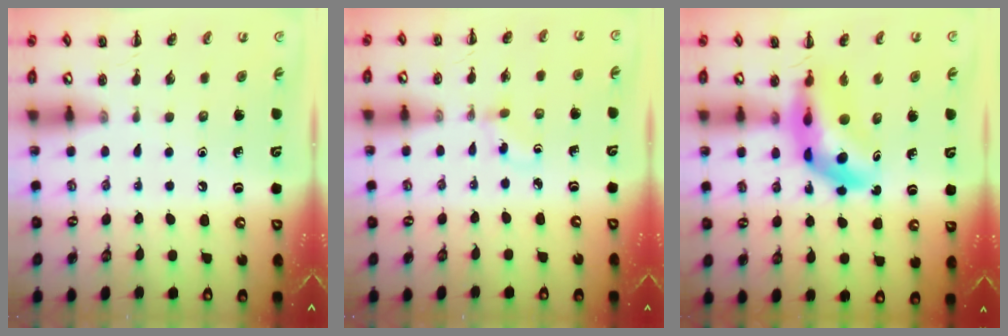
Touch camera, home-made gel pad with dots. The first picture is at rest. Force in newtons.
{"total": 1.3, "press": 1.1, "slide": 0.7}
{"total": 9.5, "press": 9.0, "slide": 3.2}